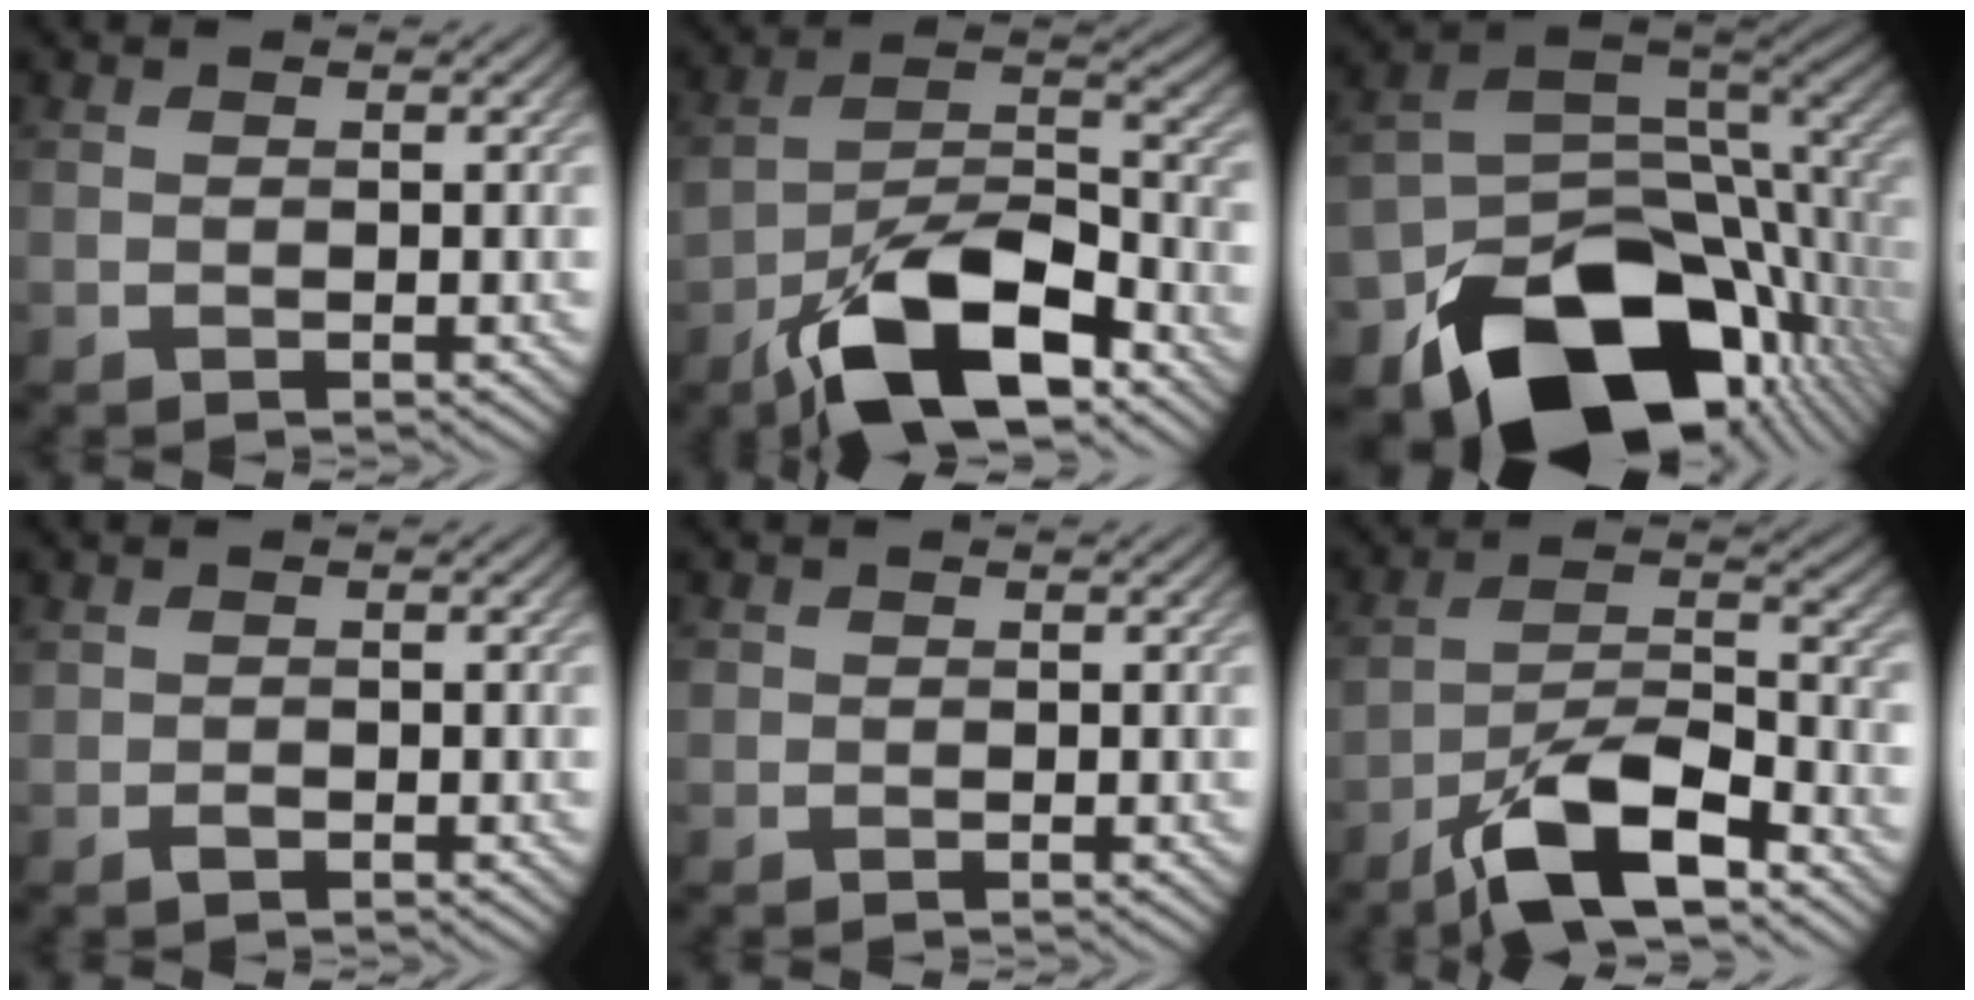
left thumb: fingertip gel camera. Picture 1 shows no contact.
{"total": 13.8, "force": [-8.5, 5.9, 9.1], "torque": [-0.161, -0.007, -0.165]}
{"total": 18.1, "force": [-9.4, 11.0, 10.9], "torque": [-0.190, -0.049, -0.139]}
{"total": 0.9, "force": [-0.3, 0.6, 0.4], "torque": [-0.009, -0.004, -0.006]}
{"total": 0.9, "force": [0.3, 0.8, 0.1], "torque": [-0.003, -0.002, 0.007]}
{"total": 10.9, "force": [-6.9, 3.7, 7.6], "torque": [-0.133, 0.004, -0.136]}